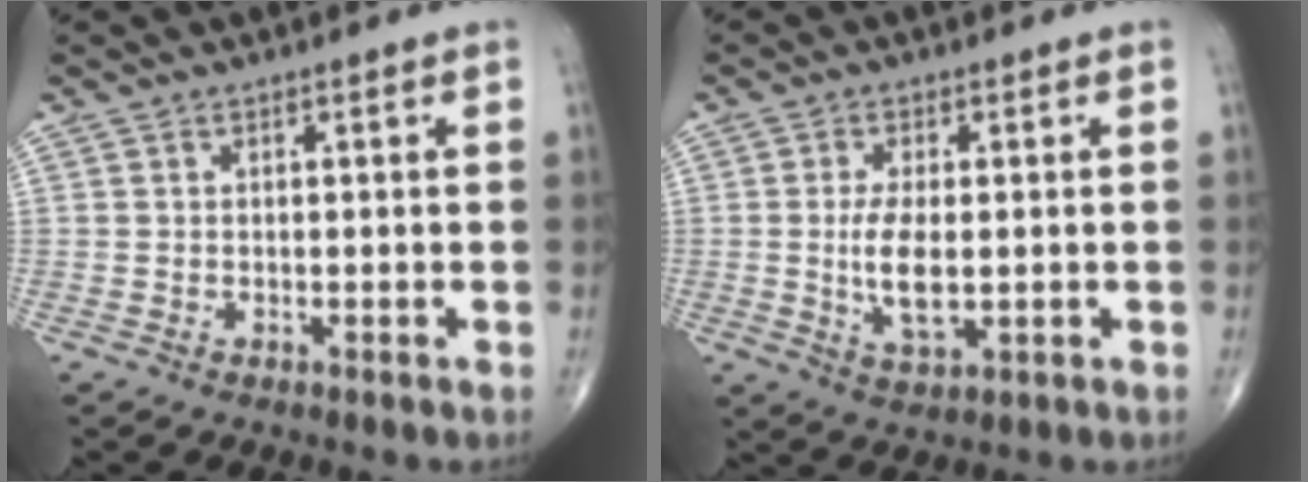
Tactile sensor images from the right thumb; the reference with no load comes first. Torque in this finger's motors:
{"motor_torque": [1.84, 3.17, 0.52, 0.37, 0.08]}